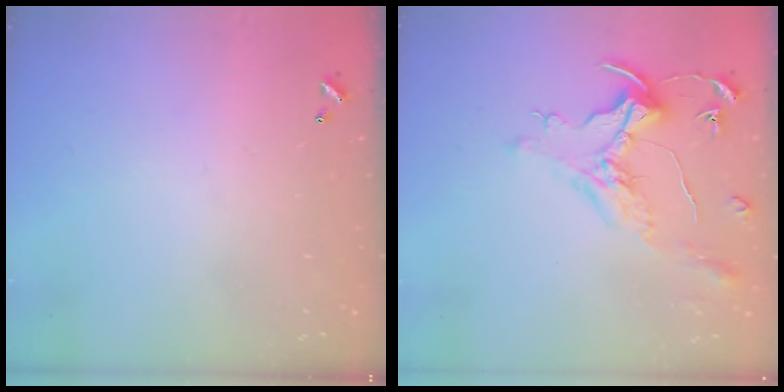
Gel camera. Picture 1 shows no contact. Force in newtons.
{"total": 1.6, "press": 1.4, "slide": 0.7}